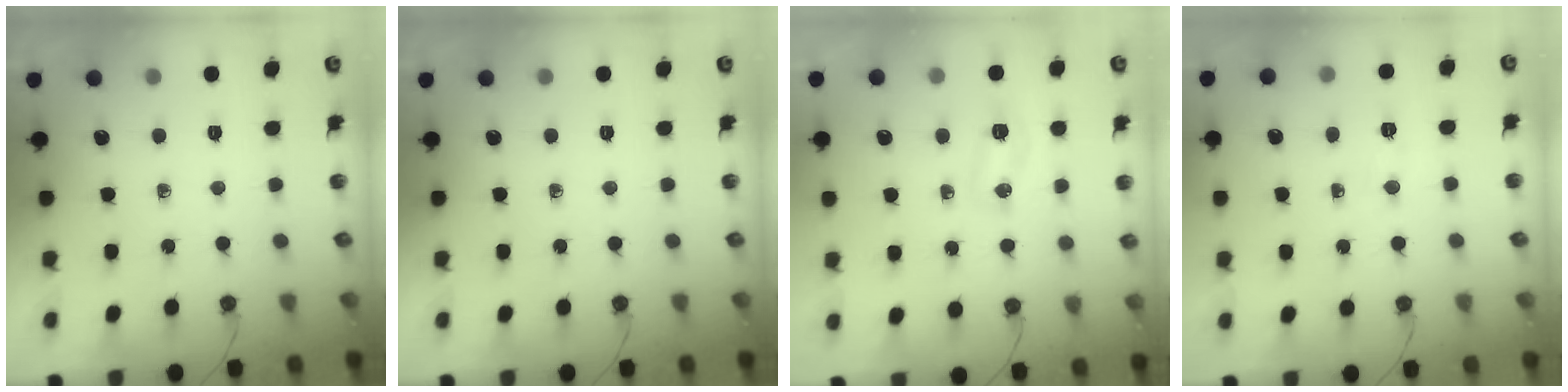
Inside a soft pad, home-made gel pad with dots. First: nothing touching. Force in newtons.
{"total": 0.0}
{"total": 4.8, "press": 4.7, "slide": 0.8}
{"total": 4.2, "press": 4.2, "slide": 0.6}